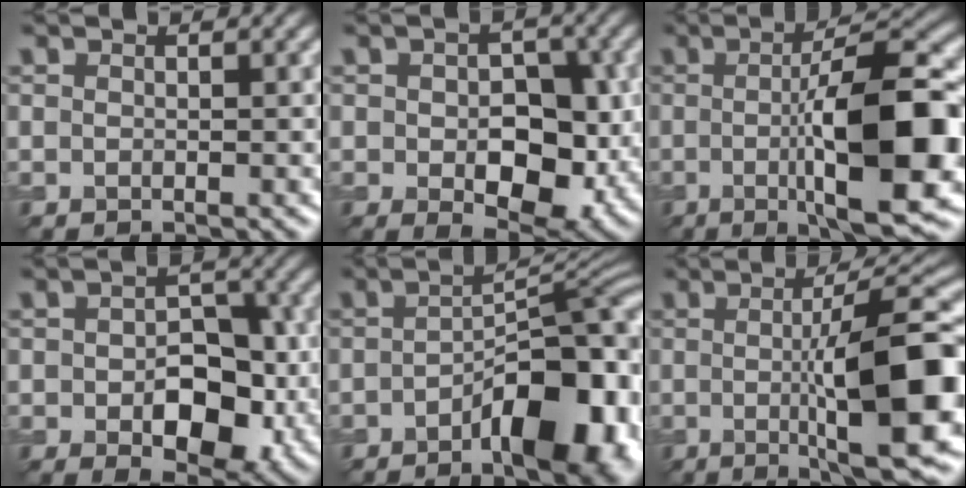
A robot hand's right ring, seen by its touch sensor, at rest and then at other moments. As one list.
[{"total": 7.1, "force": [-0.8, 4.3, 5.6], "torque": [-0.084, -0.010, 0.002]}, {"total": 12.4, "force": [-1.0, 3.0, 12.0], "torque": [-0.172, 0.003, -0.012]}, {"total": 7.4, "force": [-1.5, 4.4, 5.7], "torque": [-0.080, -0.001, -0.016]}, {"total": 11.3, "force": [-4.5, 4.4, 9.4], "torque": [-0.122, 0.006, -0.062]}, {"total": 12.3, "force": [-0.5, 2.8, 12.0], "torque": [-0.160, 0.000, 0.000]}]